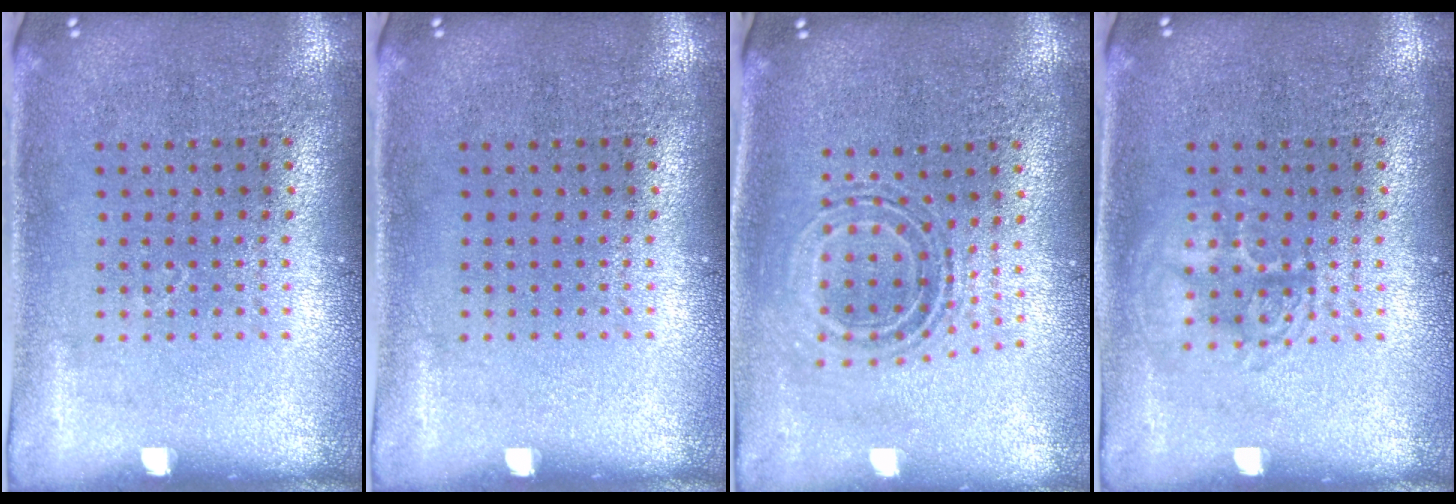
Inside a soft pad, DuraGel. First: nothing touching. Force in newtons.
{"total": 0.0}
{"total": 0.7, "press": 0.7, "slide": 0.2}
{"total": 1.9, "press": 1.9, "slide": 0.3}